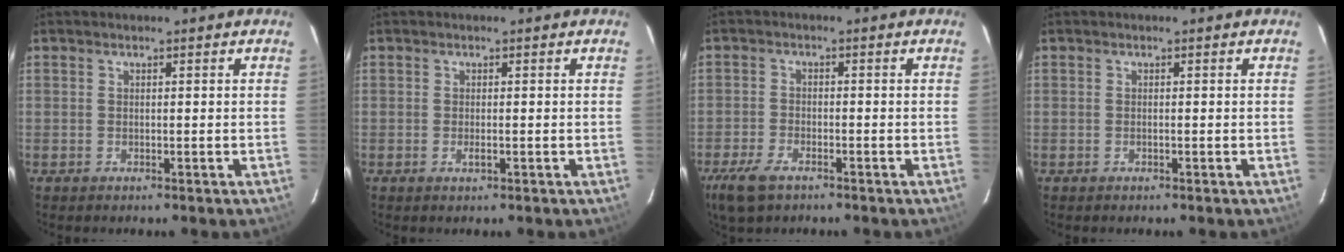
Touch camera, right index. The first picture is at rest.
{"total": 1.0, "force": [-0.4, 0.2, 0.9], "torque": [-0.016, -0.003, -0.006]}
{"total": 6.5, "force": [-4.4, 2.9, 3.9], "torque": [-0.108, -0.012, -0.086]}
{"total": 0.0}